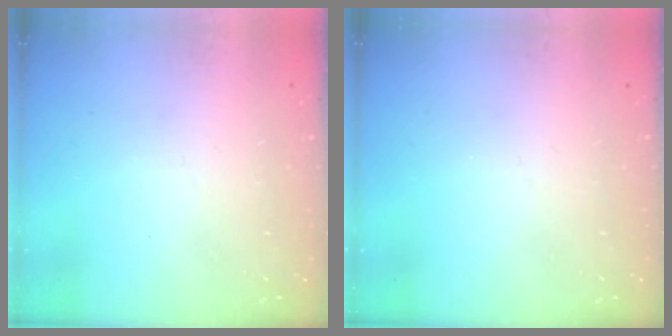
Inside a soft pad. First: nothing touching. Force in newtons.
{"total": 0.0}